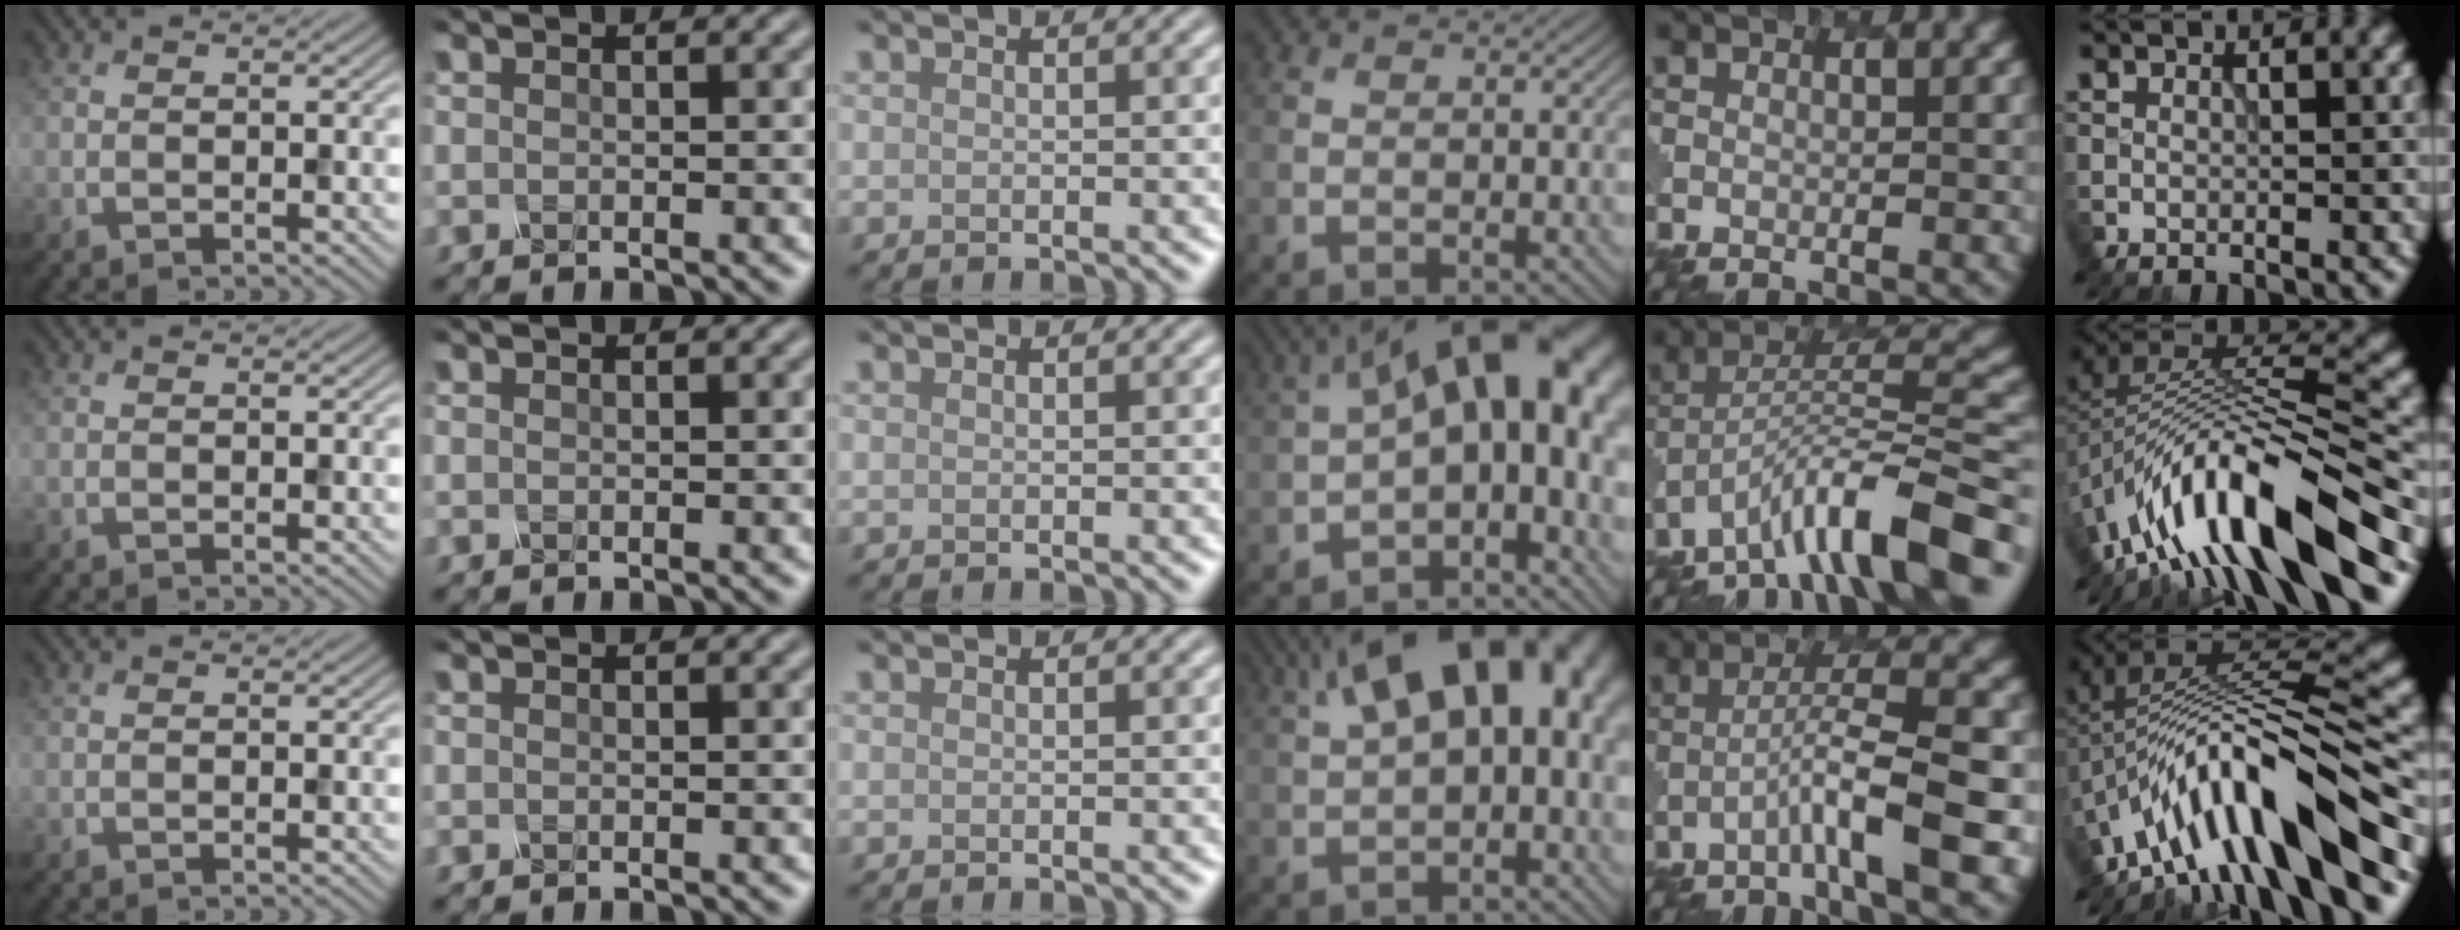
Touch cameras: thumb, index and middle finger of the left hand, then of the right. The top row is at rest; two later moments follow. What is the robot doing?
{"motion": "shake", "object": "salt shaker"}